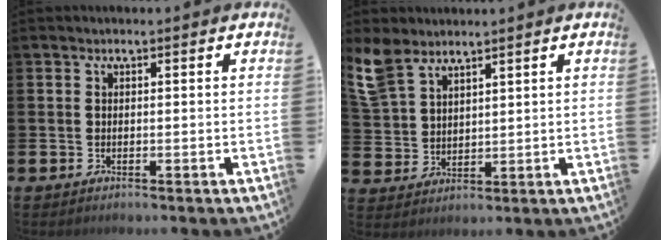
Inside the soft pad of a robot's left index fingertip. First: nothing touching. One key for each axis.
{"total": 6.7, "fx": 5.5, "fy": 3.0, "fz": 2.3, "tx": -0.061, "ty": -0.012, "tz": 0.104}